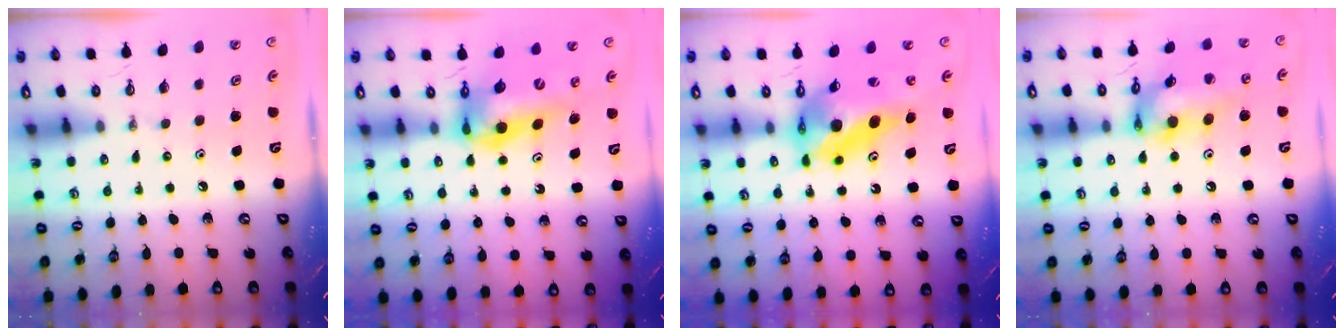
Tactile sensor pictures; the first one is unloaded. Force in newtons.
{"total": 13.7, "press": 13.1, "slide": 4.1}
{"total": 18.5, "press": 18.4, "slide": 1.9}
{"total": 16.9, "press": 16.5, "slide": 3.9}